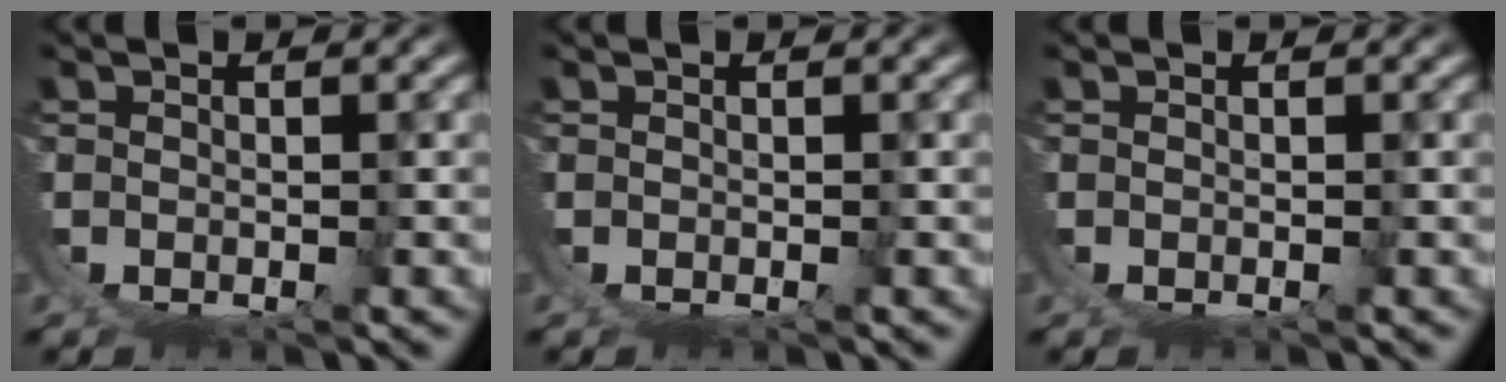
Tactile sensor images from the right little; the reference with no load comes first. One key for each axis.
{"total": 0.0}
{"total": 0.0}